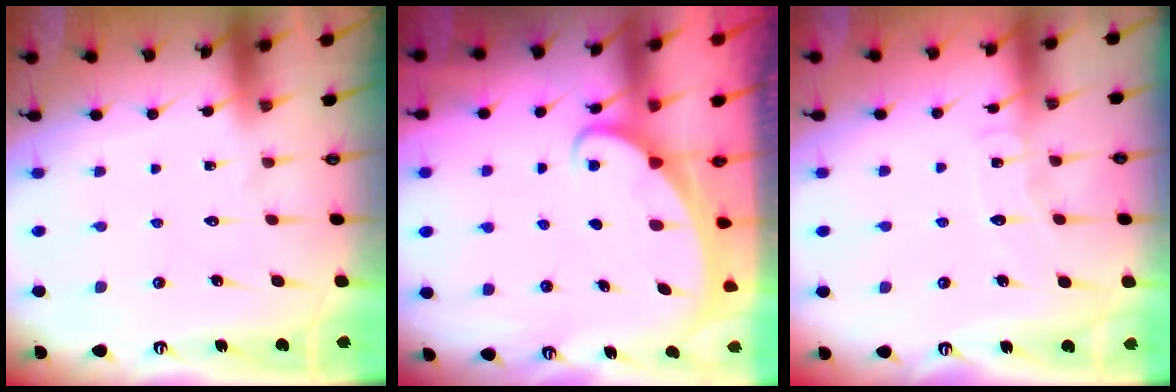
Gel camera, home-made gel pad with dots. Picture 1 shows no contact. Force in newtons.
{"total": 2.0, "press": 2.0, "slide": 0.2}
{"total": 6.0, "press": 6.0, "slide": 0.6}